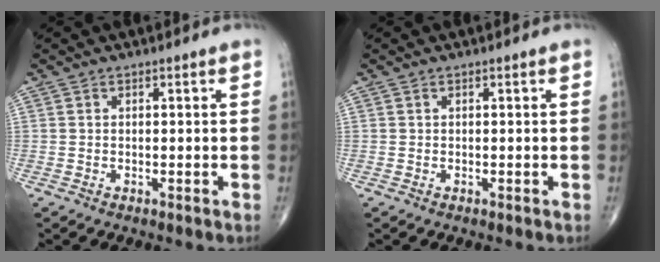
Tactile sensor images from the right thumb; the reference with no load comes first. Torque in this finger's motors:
{"motor_torque": [0.16, 0.03, 0.01, 0.10, 0.01]}